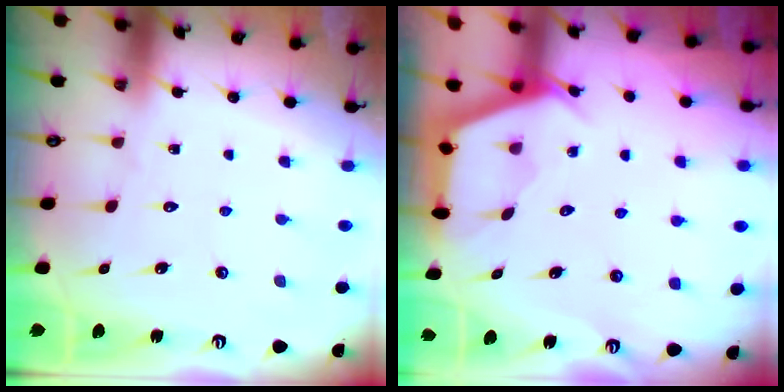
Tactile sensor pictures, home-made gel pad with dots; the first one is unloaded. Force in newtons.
{"total": 2.7, "press": 2.7, "slide": 0.3}